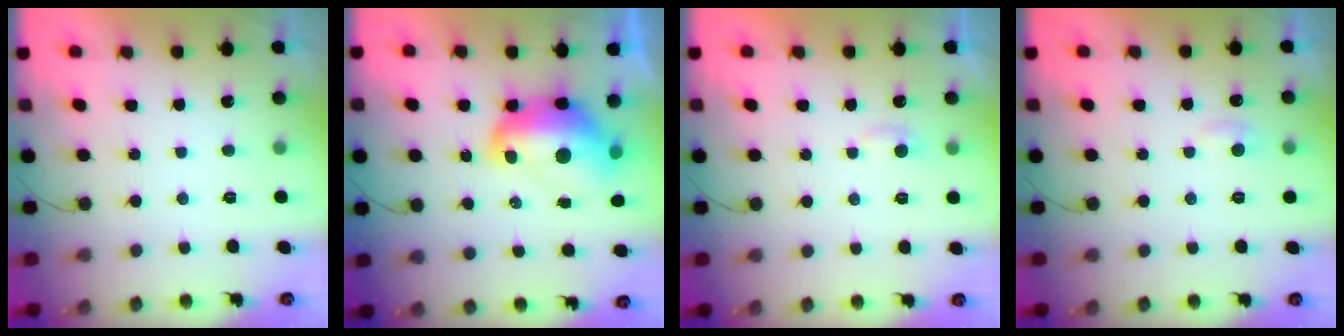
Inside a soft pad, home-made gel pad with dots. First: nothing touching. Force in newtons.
{"total": 15.2, "press": 15.2, "slide": 1.2}
{"total": 2.7, "press": 2.7, "slide": 0.2}
{"total": 3.9, "press": 3.8, "slide": 0.4}